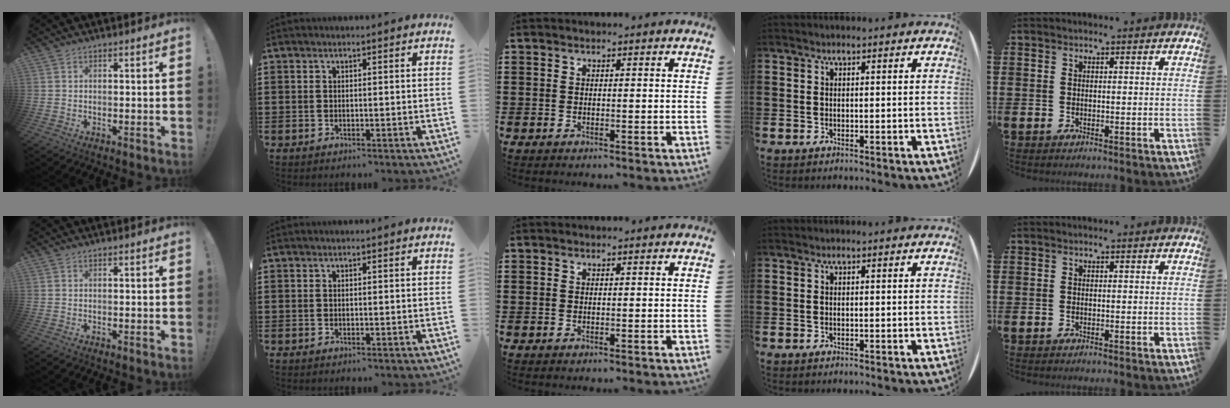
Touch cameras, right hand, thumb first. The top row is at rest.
{}